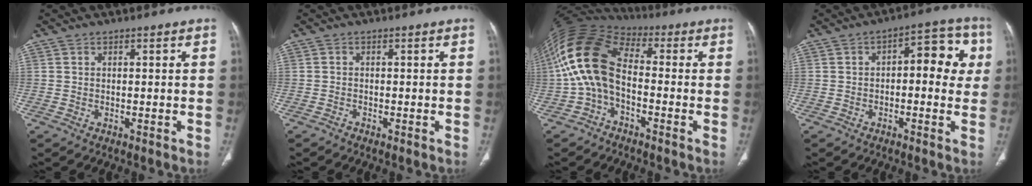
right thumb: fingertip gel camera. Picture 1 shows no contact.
{"total": 0.6, "force": [-0.5, 0.2, 0.0], "torque": [-0.004, -0.001, -0.014]}
{"total": 14.6, "force": [-1.6, 9.2, 11.3], "torque": [-0.222, 0.046, -0.042]}
{"total": 9.9, "force": [1.1, 5.1, 8.4], "torque": [-0.064, 0.029, 0.005]}